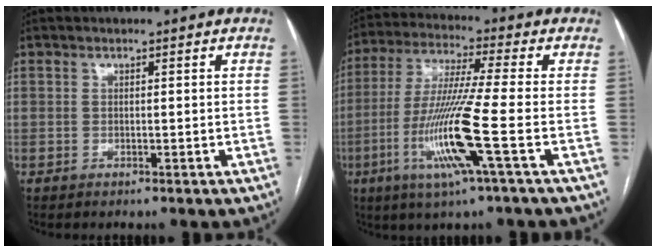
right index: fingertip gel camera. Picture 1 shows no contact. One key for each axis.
{"total": 13.6, "fx": -4.4, "fy": -1.2, "fz": 12.8, "tx": -0.262, "ty": -0.021, "tz": -0.090}